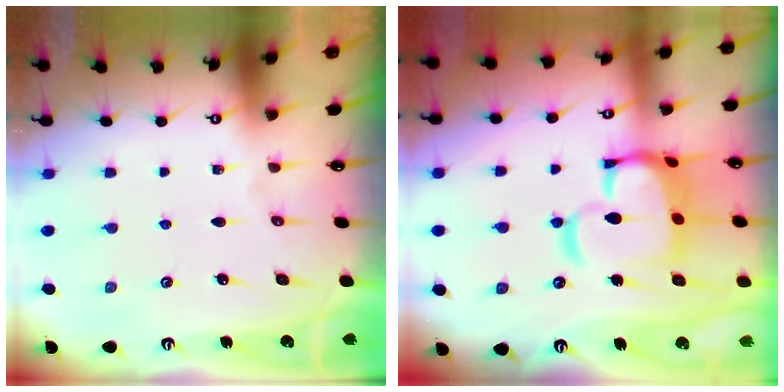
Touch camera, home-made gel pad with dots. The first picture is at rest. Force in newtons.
{"total": 12.1, "press": 12.0, "slide": 1.4}